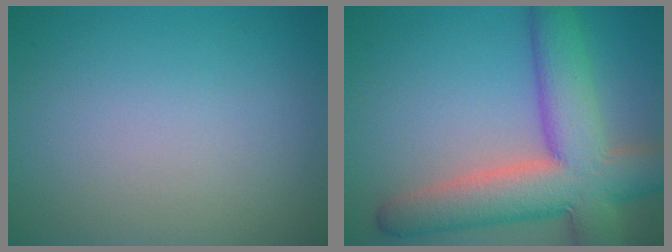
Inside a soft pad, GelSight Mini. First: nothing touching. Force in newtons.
{"total": 10.8, "press": 10.8, "slide": 0.7}